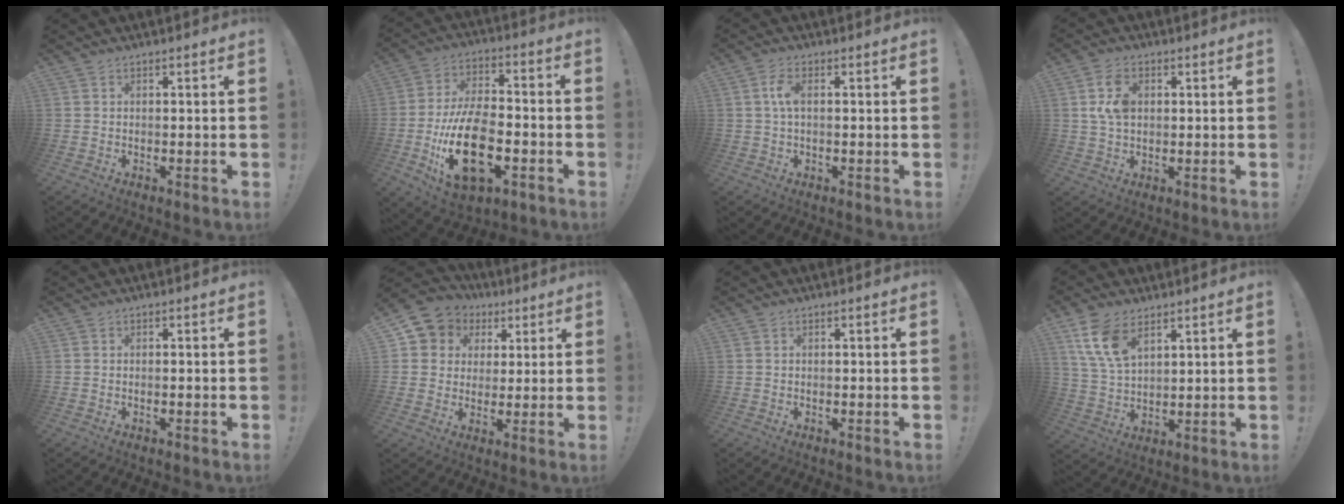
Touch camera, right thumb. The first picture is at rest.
{"total": 21.7, "force": [-6.5, 12.1, 16.8], "torque": [-0.314, 0.031, -0.099]}
{"total": 4.6, "force": [0.4, 1.9, 4.1], "torque": [-0.087, 0.009, 0.006]}
{"total": 8.2, "force": [1.8, 5.4, 5.9], "torque": [-0.119, 0.003, 0.030]}
{"total": 0.6, "force": [-0.5, -0.1, 0.3], "torque": [-0.005, 0.000, -0.010]}
{"total": 7.7, "force": [2.5, 7.2, 1.6], "torque": [-0.024, -0.012, 0.054]}
{"total": 0.0}
{"total": 11.0, "force": [6.4, 6.1, 6.6], "torque": [-0.133, -0.019, 0.124]}